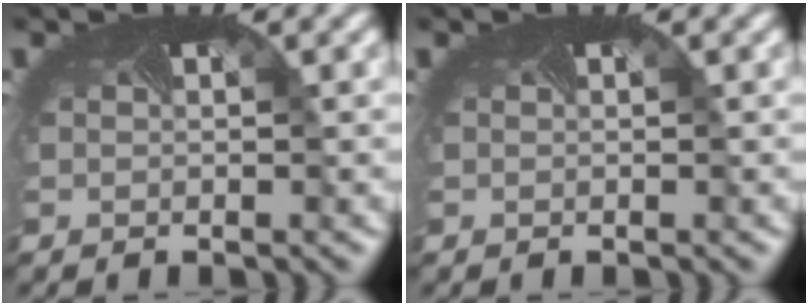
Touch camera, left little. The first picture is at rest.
{"total": 0.0}